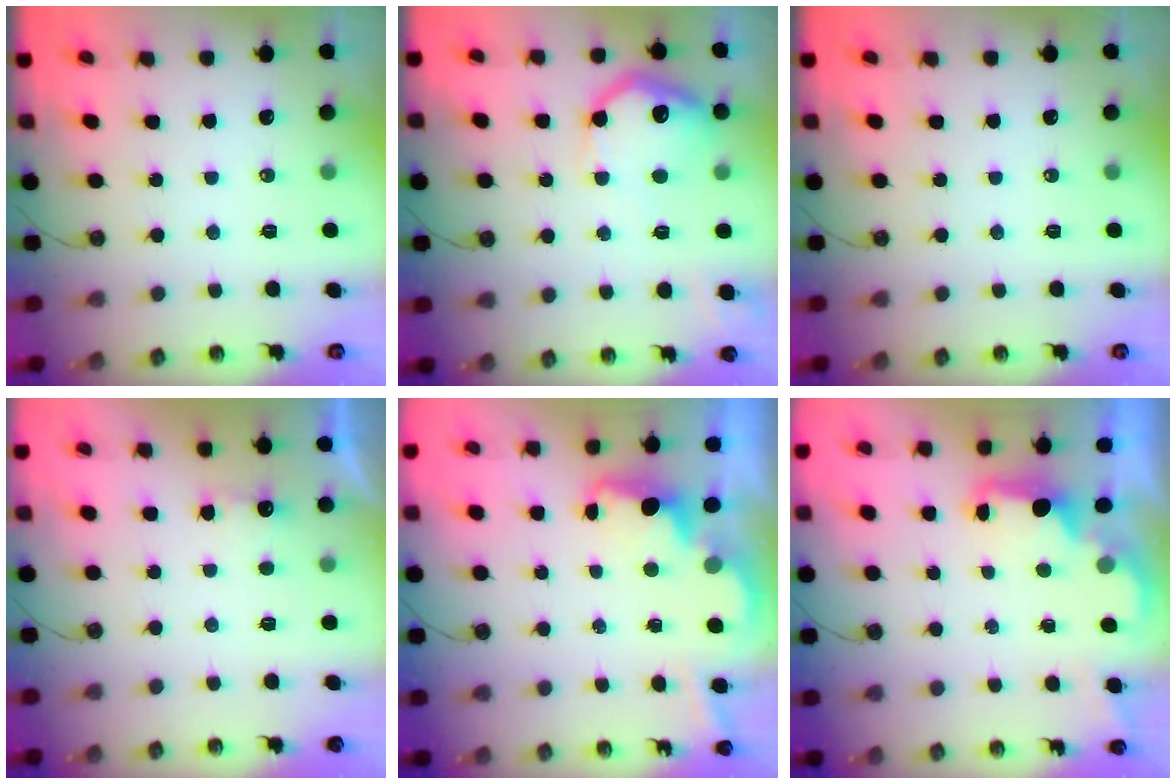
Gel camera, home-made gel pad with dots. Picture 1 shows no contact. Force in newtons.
{"total": 16.2, "press": 16.2, "slide": 1.2}
{"total": 0.0}
{"total": 2.1, "press": 1.9, "slide": 0.9}
{"total": 3.4, "press": 3.3, "slide": 0.8}
{"total": 2.2, "press": 2.1, "slide": 0.8}